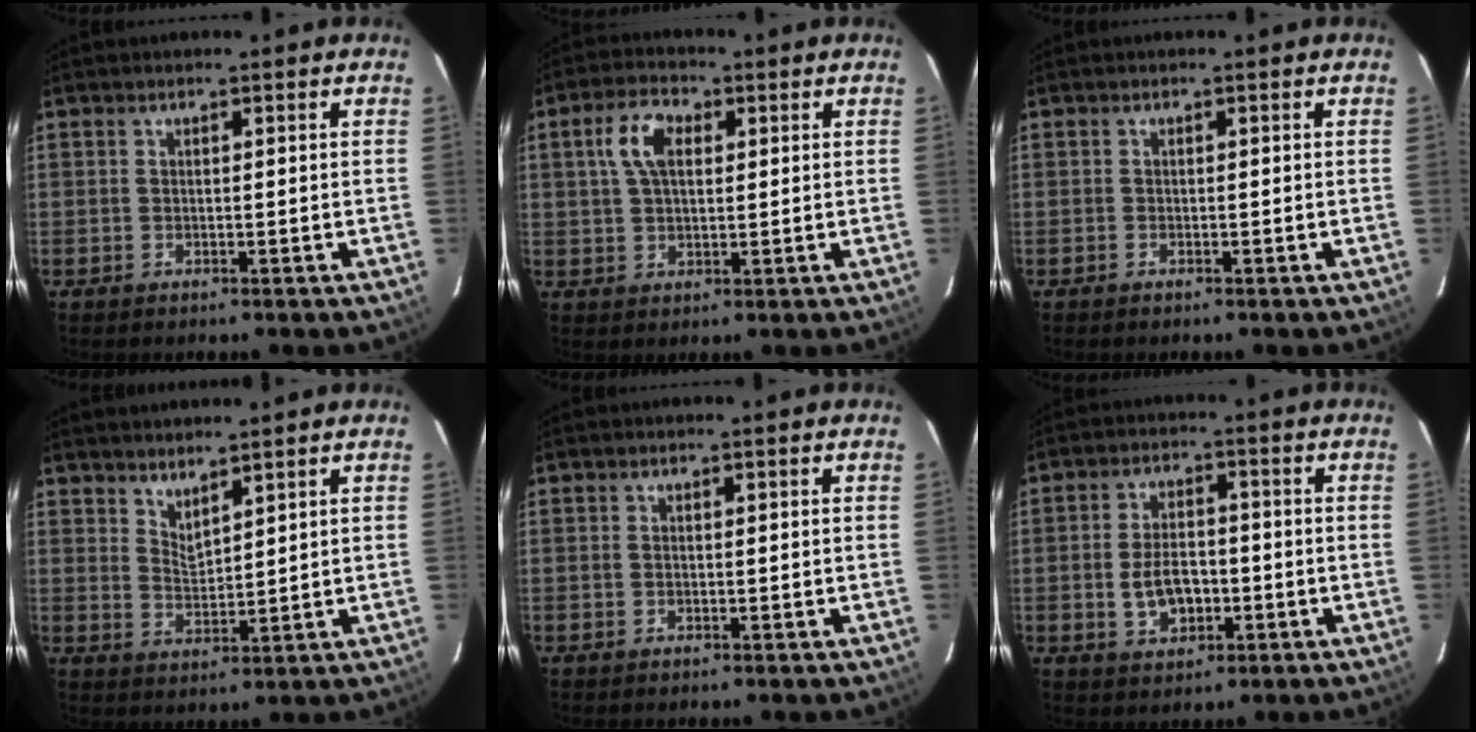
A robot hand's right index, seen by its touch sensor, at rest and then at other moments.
{"total": 6.7, "force": [2.0, 3.8, 5.2], "torque": [-0.101, 0.020, 0.038]}
{"total": 0.0}
{"total": 3.7, "force": [3.4, 0.7, 1.5], "torque": [-0.025, -0.007, 0.059]}
{"total": 0.0}
{"total": 7.3, "force": [-1.8, 4.4, 5.5], "torque": [-0.109, 0.008, -0.022]}